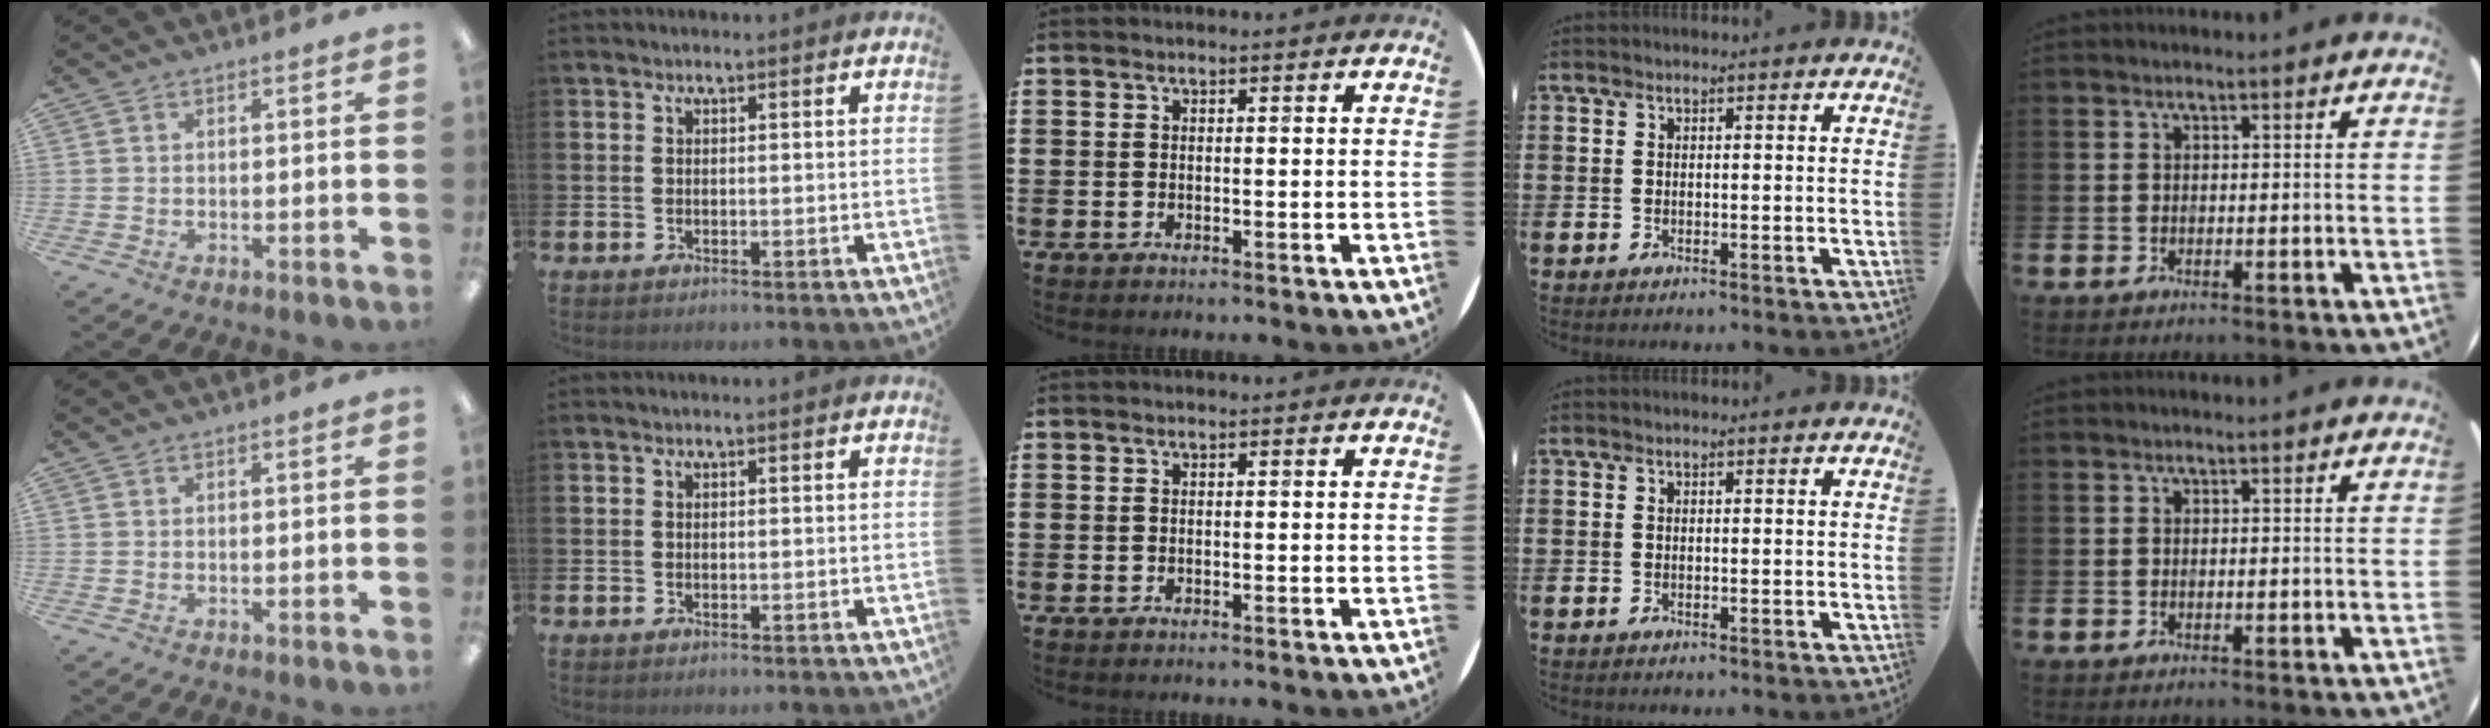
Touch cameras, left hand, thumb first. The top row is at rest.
{}